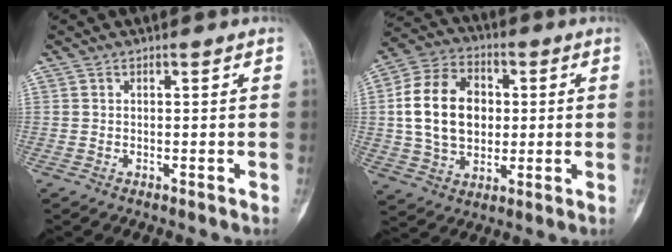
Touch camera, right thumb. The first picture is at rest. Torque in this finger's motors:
{"motor_torque": [-0.26, 1.07, 0.61, -0.30, 0.26]}